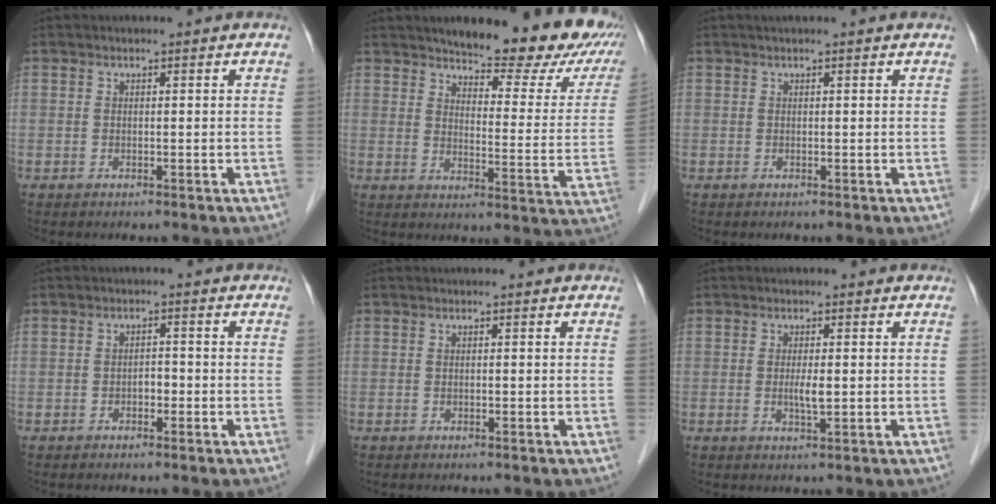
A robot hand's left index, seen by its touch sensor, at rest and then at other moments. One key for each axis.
{"total": 18.0, "fx": 14.9, "fy": 4.3, "fz": 9.1, "tx": -0.094, "ty": -0.029, "tz": 0.169}
{"total": 1.9, "fx": 1.6, "fy": 0.1, "fz": 0.9, "tx": -0.012, "ty": 0.024, "tz": 0.020}
{"total": 1.6, "fx": -0.7, "fy": 0.9, "fz": 1.1, "tx": -0.014, "ty": 0.005, "tz": -0.013}
{"total": 0.0}
{"total": 2.2, "fx": 0.0, "fy": 0.4, "fz": 2.1, "tx": -0.044, "ty": -0.002, "tz": 0.000}